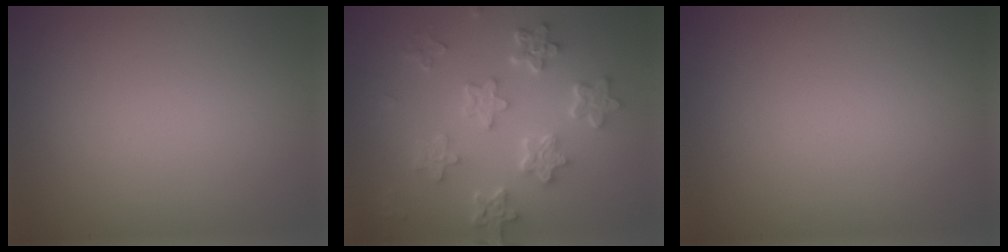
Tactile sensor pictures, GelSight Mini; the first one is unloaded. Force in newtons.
{"total": 5.8, "press": 4.5, "slide": 3.6}
{"total": 0.0}